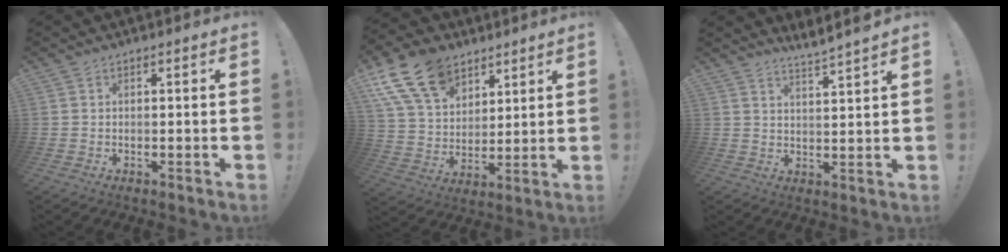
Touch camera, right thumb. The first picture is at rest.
{"total": 17.9, "force": [10.5, 11.4, 8.9], "torque": [-0.178, -0.053, 0.200]}
{"total": 5.1, "force": [4.5, -0.9, 2.2], "torque": [-0.030, -0.037, 0.073]}